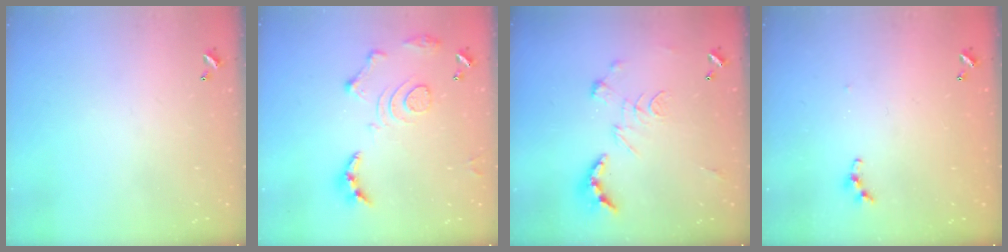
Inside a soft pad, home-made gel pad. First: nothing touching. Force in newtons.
{"total": 13.7, "press": 13.6, "slide": 1.4}
{"total": 2.6, "press": 2.1, "slide": 1.5}
{"total": 4.4, "press": 4.4, "slide": 0.5}